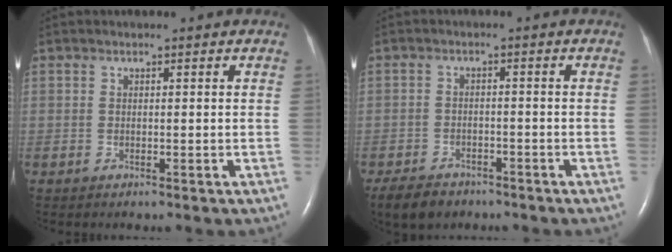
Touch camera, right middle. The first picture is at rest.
{"total": 6.4, "force": [-5.0, 3.3, 2.2], "torque": [-0.040, -0.004, -0.079]}